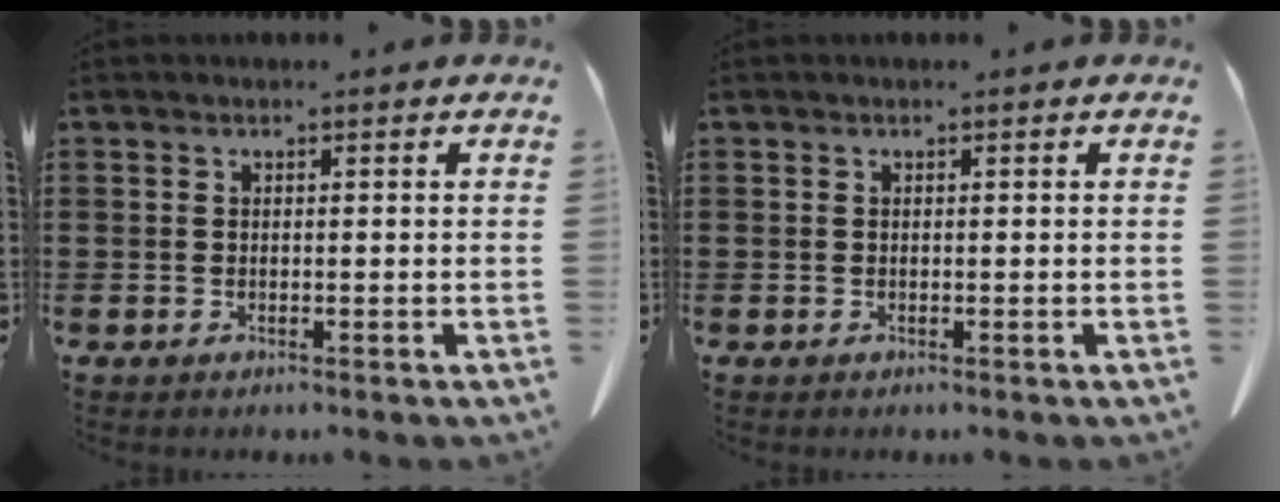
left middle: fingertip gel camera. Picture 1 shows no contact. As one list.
[{"total": 0.0}]